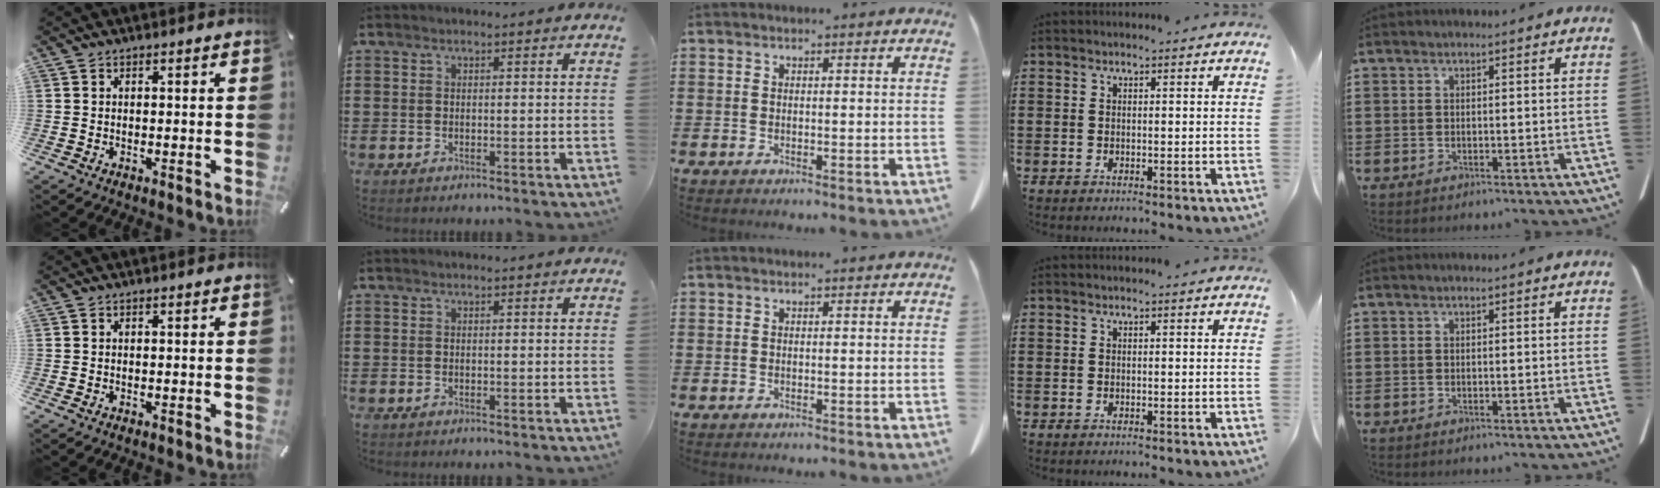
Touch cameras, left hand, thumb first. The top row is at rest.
{}